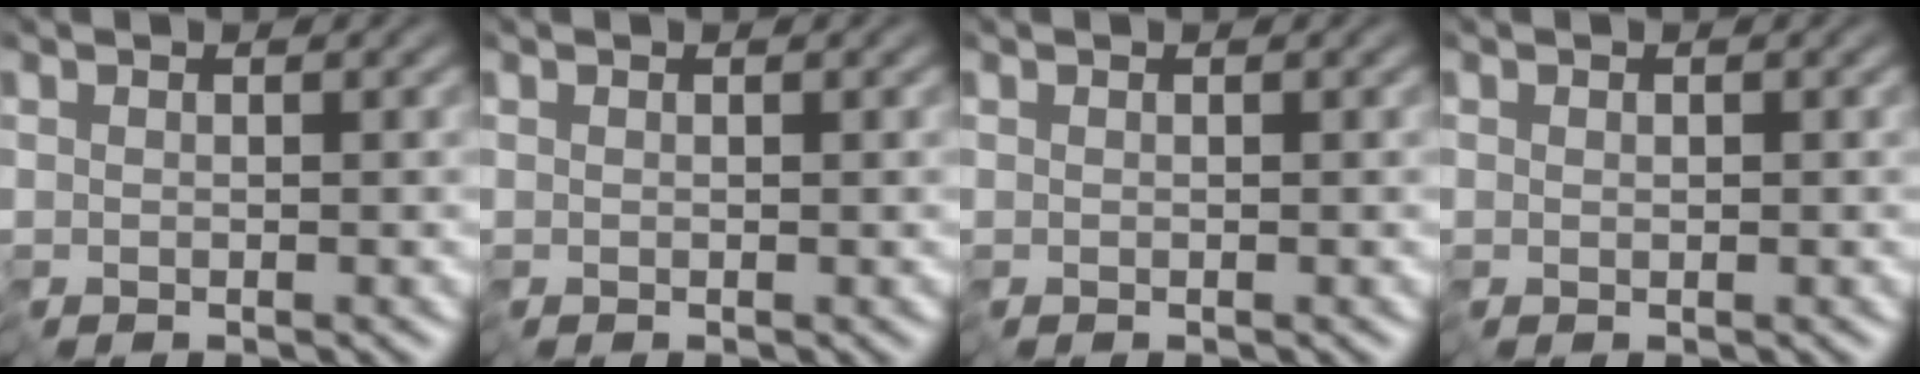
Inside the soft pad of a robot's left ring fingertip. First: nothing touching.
{"total": 0.0}
{"total": 0.0}
{"total": 0.0}